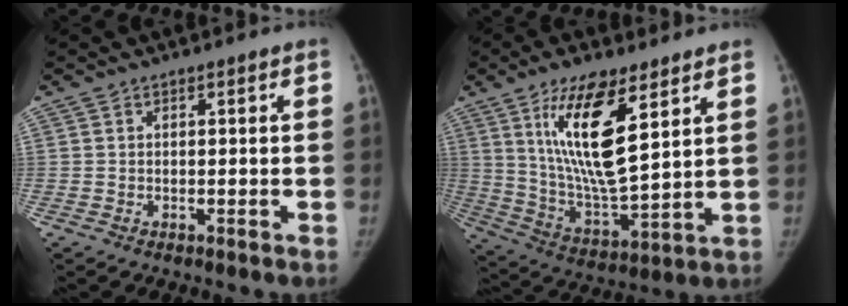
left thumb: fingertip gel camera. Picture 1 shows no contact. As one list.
[{"total": 17.1, "force": [7.8, 5.5, 14.2], "torque": [-0.244, -0.046, 0.151]}]